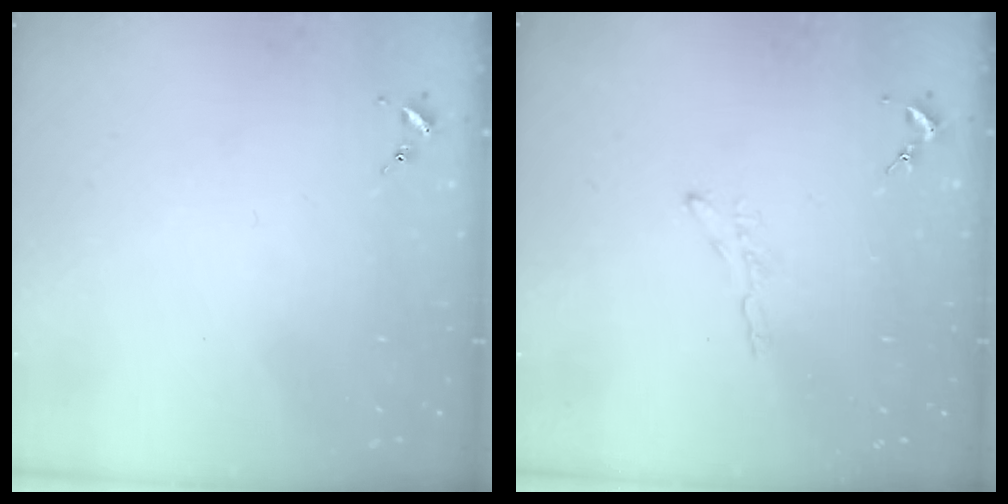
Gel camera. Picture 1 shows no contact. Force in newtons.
{"total": 3.8, "press": 3.7, "slide": 0.4}